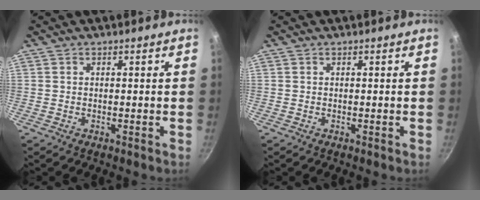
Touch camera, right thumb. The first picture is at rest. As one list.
[{"total": 0.0}]